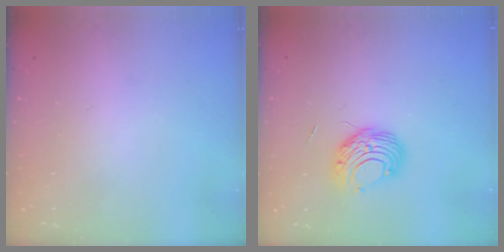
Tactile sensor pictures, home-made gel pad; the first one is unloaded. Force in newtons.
{"total": 9.7, "press": 9.7, "slide": 0.9}